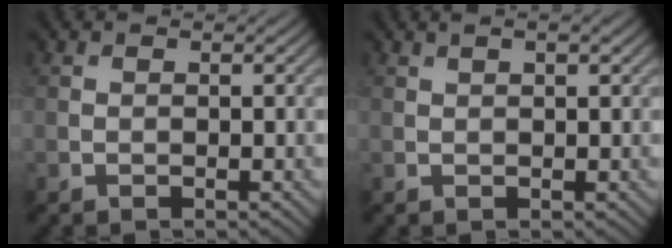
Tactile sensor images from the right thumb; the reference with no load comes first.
{"total": 1.7, "force": [1.2, 0.1, 1.3], "torque": [-0.021, 0.002, 0.021]}